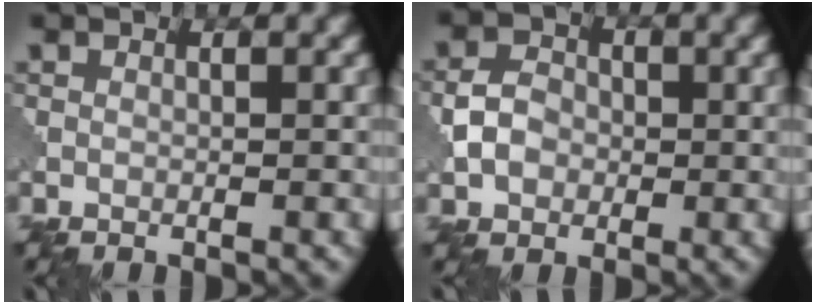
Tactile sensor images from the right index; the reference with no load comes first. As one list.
[{"total": 3.2, "force": [-0.4, 2.7, 1.7], "torque": [-0.033, 0.004, -0.012]}]